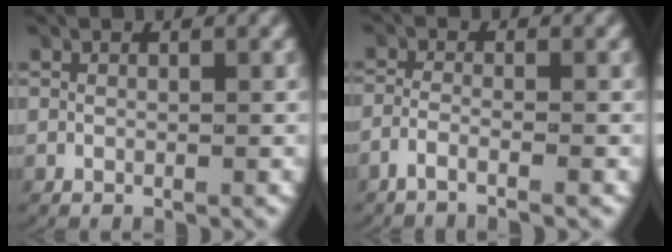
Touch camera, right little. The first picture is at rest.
{"total": 2.8, "force": [-2.3, 0.1, 1.6], "torque": [-0.041, -0.007, -0.040]}